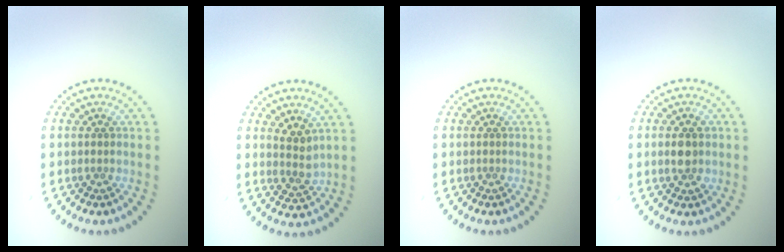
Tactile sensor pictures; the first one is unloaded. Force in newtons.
{"total": 2.1, "press": 1.7, "slide": 1.1}
{"total": 0.0}
{"total": 2.5, "press": 2.5, "slide": 0.3}